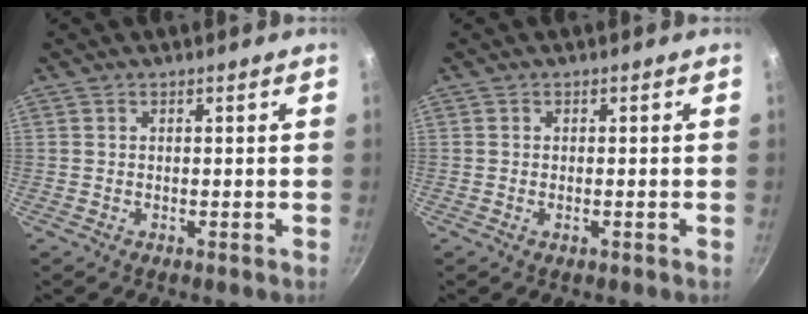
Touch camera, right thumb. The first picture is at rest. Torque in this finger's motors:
{"motor_torque": [-0.33, -0.07, -0.32, 0.26, -0.03]}